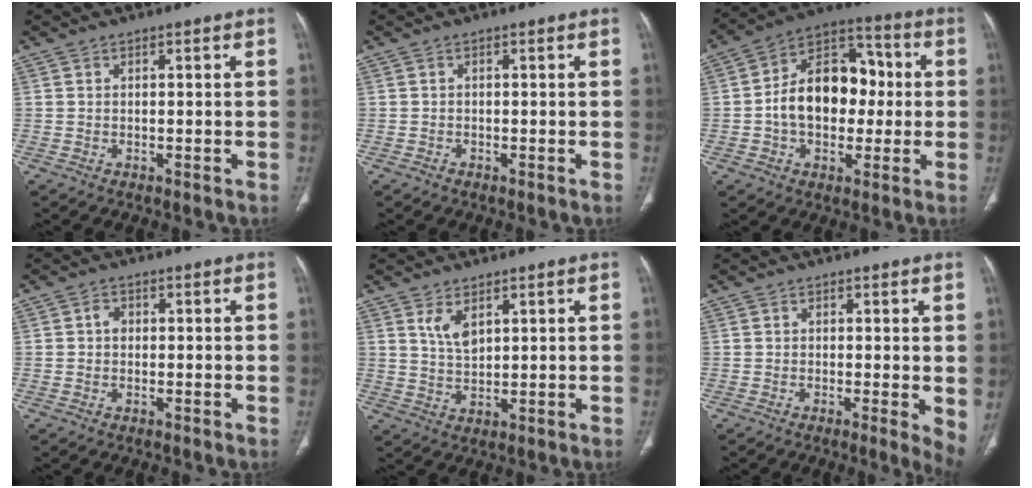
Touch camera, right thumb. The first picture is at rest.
{"total": 0.5, "force": [-0.3, 0.4, 0.1], "torque": [-0.002, 0.001, -0.008]}
{"total": 16.7, "force": [-0.3, 11.5, 12.1], "torque": [-0.156, 0.040, -0.011]}
{"total": 1.7, "force": [0.1, 1.4, 1.0], "torque": [-0.011, 0.004, -0.003]}
{"total": 4.4, "force": [2.3, 2.2, 3.1], "torque": [-0.055, -0.014, 0.051]}
{"total": 4.3, "force": [-0.1, 1.1, 4.1], "torque": [-0.051, -0.010, -0.006]}